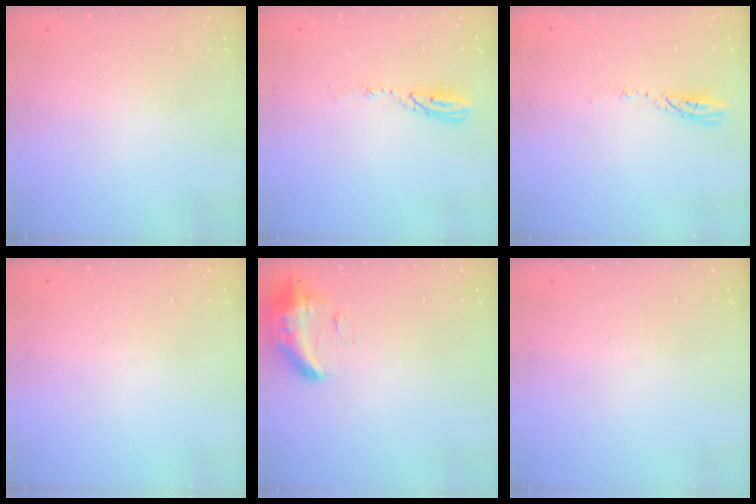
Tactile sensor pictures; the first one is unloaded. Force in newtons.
{"total": 5.2, "press": 5.2, "slide": 0.3}
{"total": 3.5, "press": 3.5, "slide": 0.3}
{"total": 0.0}
{"total": 9.5, "press": 9.4, "slide": 1.2}
{"total": 0.0}